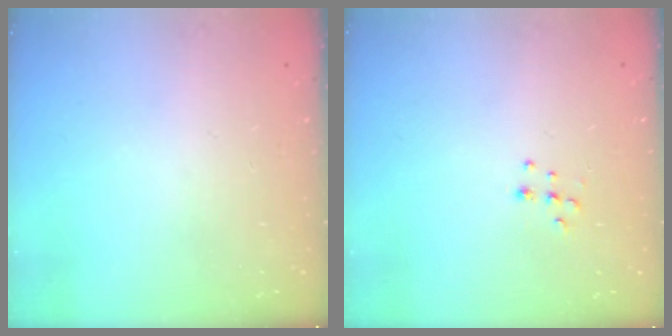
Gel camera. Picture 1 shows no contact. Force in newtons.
{"total": 7.0, "press": 6.9, "slide": 0.6}